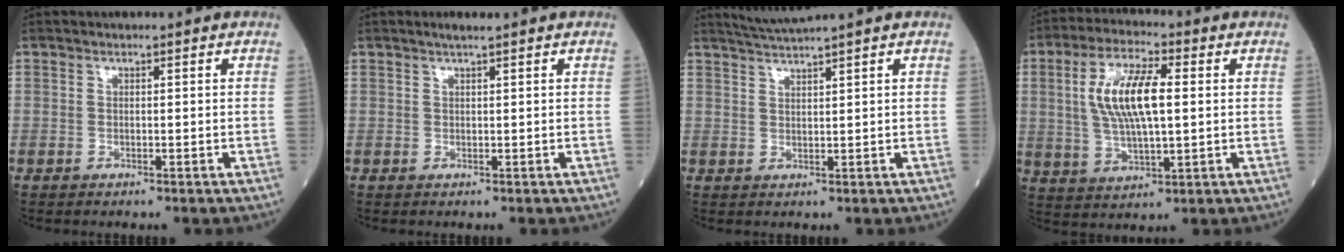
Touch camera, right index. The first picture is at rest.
{"total": 1.2, "force": [1.0, -0.2, 0.8], "torque": [-0.017, 0.004, 0.021]}
{"total": 3.4, "force": [3.0, -1.5, 0.7], "torque": [-0.017, -0.002, 0.065]}
{"total": 11.2, "force": [1.8, 3.2, 10.6], "torque": [-0.219, 0.011, 0.037]}